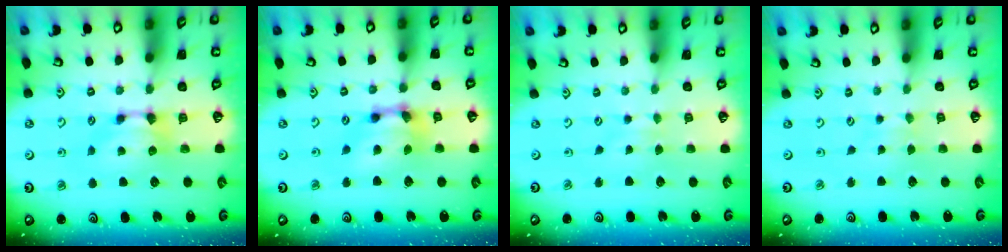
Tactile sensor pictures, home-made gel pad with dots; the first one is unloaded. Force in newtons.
{"total": 5.2, "press": 4.8, "slide": 1.9}
{"total": 3.4, "press": 3.4, "slide": 0.5}
{"total": 2.9, "press": 2.9, "slide": 0.0}